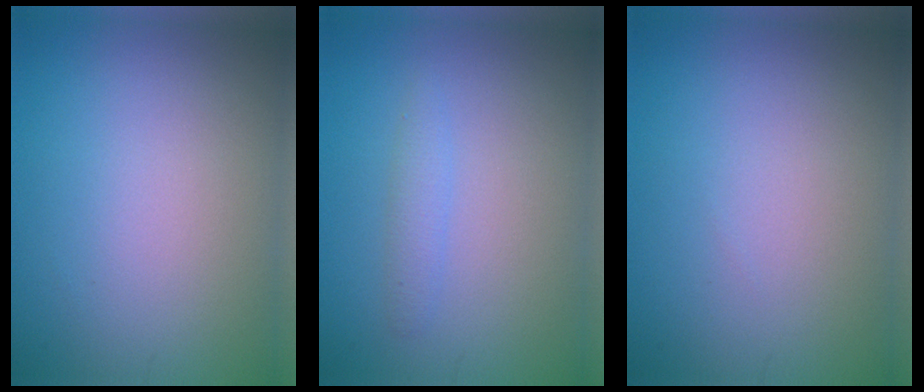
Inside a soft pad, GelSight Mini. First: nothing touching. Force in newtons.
{"total": 1.3, "press": 1.3, "slide": 0.0}
{"total": 0.0}